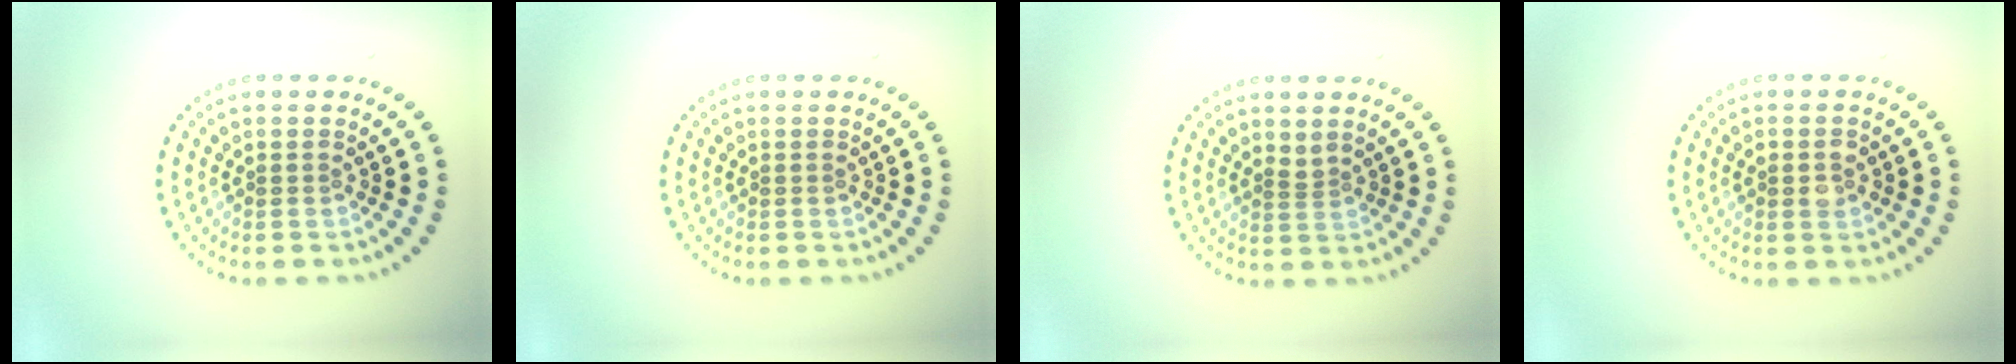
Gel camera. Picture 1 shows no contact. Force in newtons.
{"total": 0.0}
{"total": 0.7, "press": 0.3, "slide": 0.6}
{"total": 1.9, "press": 1.9, "slide": 0.1}